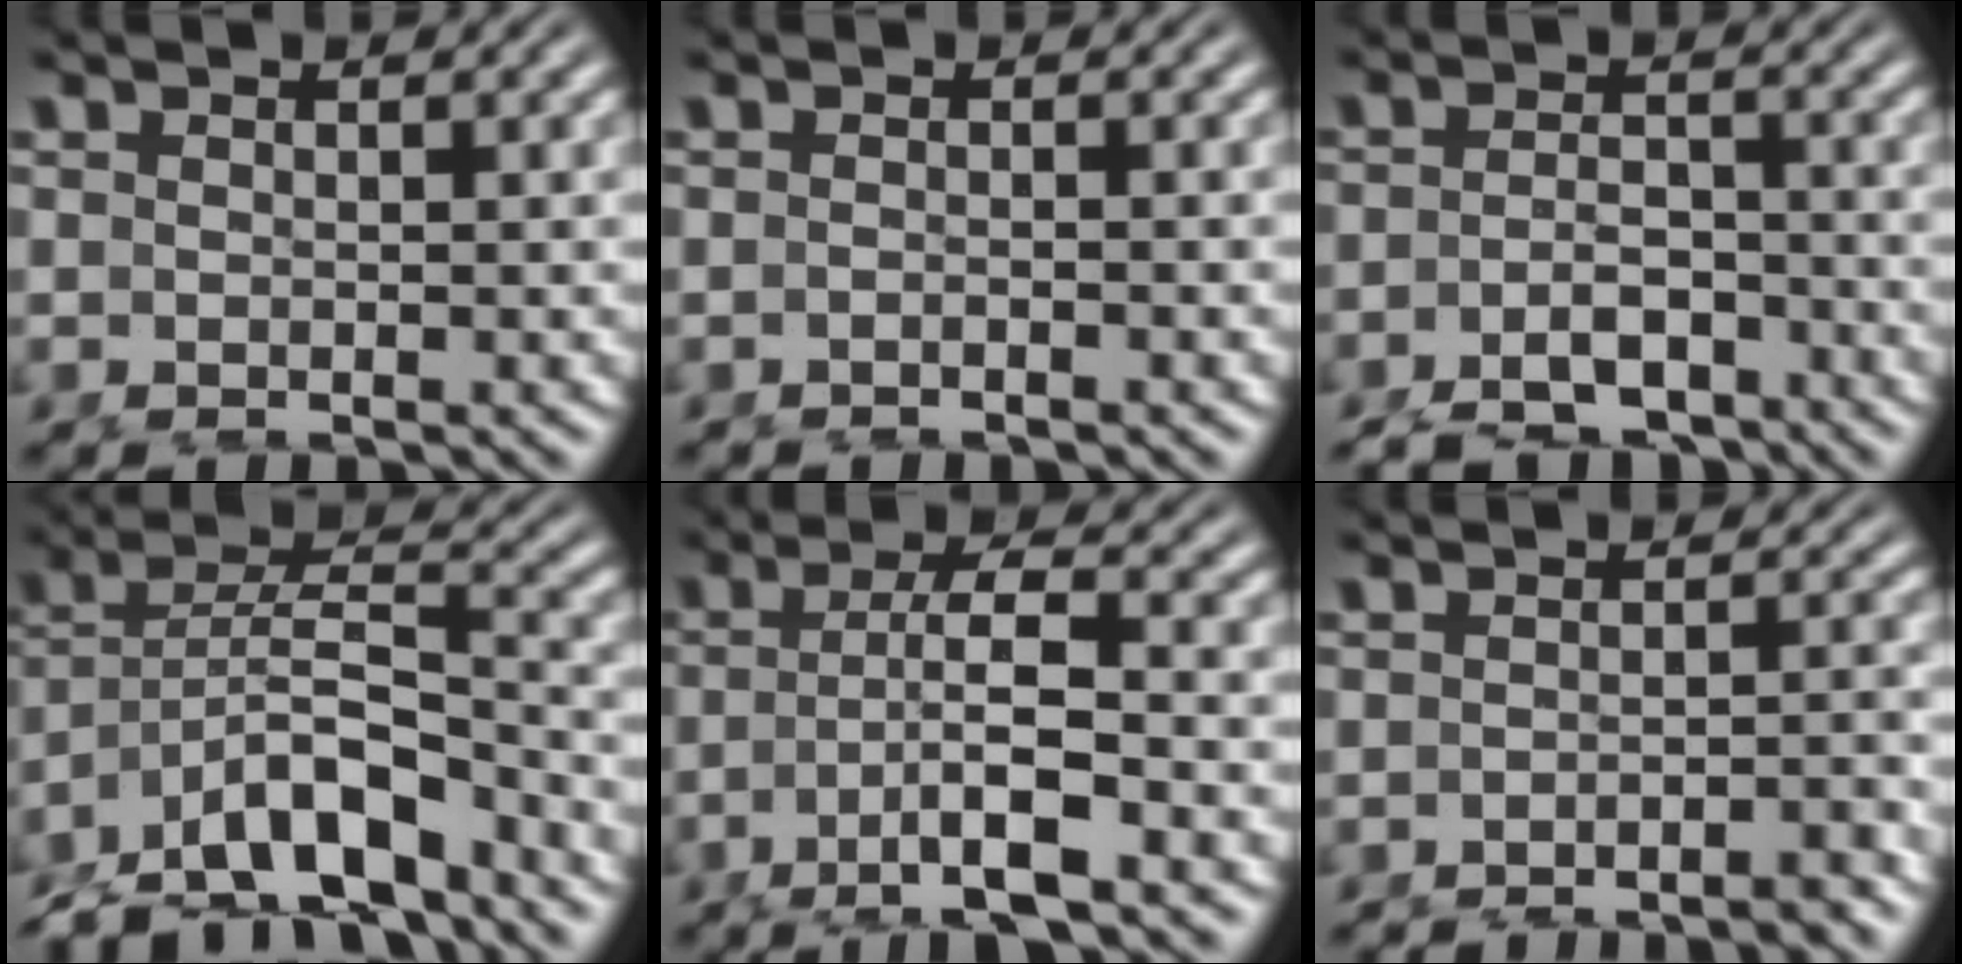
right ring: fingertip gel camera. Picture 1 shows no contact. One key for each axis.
{"total": 1.0, "fx": -0.8, "fy": -0.4, "fz": 0.2, "tx": -0.004, "ty": 0.009, "tz": -0.021}
{"total": 7.7, "fx": -6.8, "fy": 2.8, "fz": 2.4, "tx": -0.020, "ty": -0.013, "tz": -0.105}
{"total": 8.7, "fx": -3.8, "fy": 5.9, "fz": 5.1, "tx": -0.096, "ty": -0.016, "tz": -0.061}
{"total": 5.0, "fx": -1.4, "fy": 0.8, "fz": 4.7, "tx": -0.081, "ty": -0.012, "tz": -0.016}
{"total": 3.5, "fx": -3.5, "fy": -0.1, "fz": 0.6, "tx": -0.001, "ty": 0.001, "tz": -0.057}